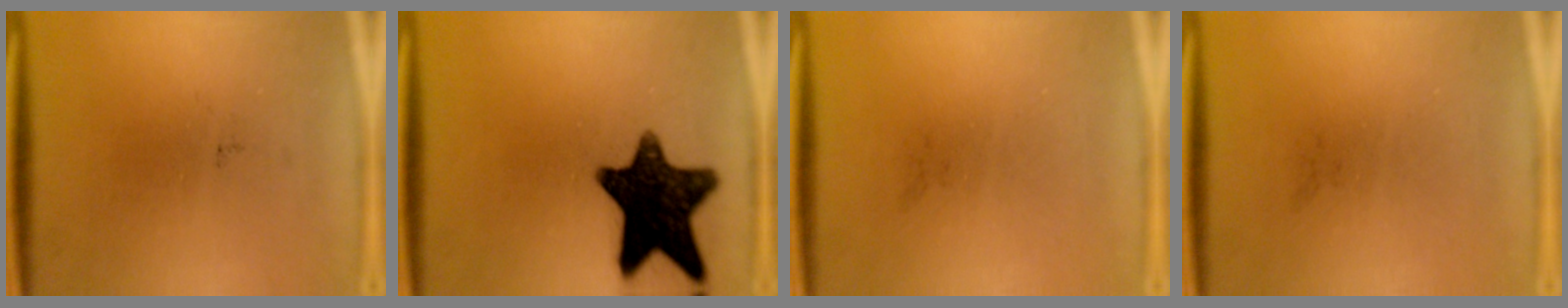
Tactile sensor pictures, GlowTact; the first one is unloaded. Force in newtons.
{"total": 14.6}
{"total": 0.0}
{"total": 0.0}